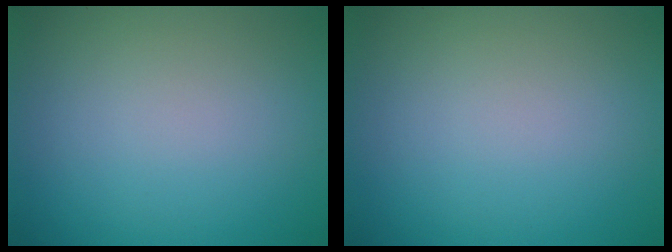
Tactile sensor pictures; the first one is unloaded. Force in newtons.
{"total": 0.0}